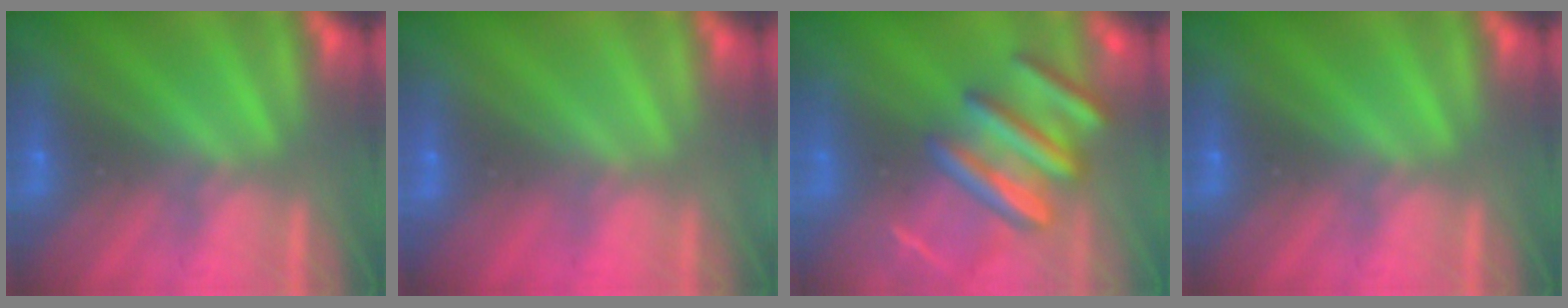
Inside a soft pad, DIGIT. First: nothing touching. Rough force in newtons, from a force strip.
{"total": 2.4}
{"total": 6.5}
{"total": 0.0}